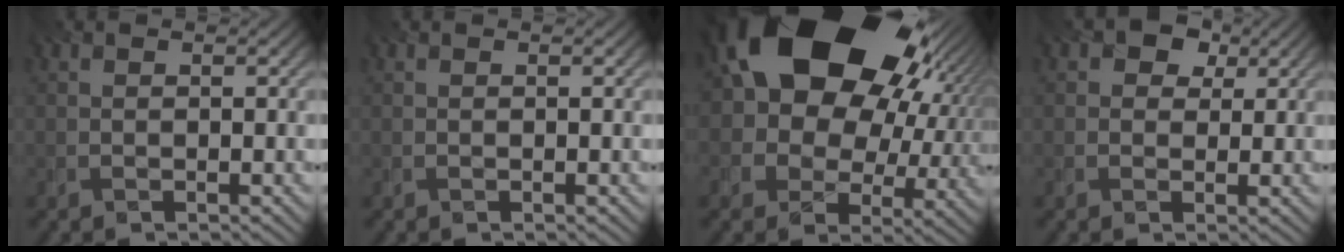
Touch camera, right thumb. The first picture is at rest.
{"total": 0.0}
{"total": 22.2, "force": [8.5, 15.8, 13.1], "torque": [-0.244, 0.022, 0.166]}
{"total": 4.0, "force": [1.3, 3.4, 1.6], "torque": [-0.019, 0.010, -0.005]}